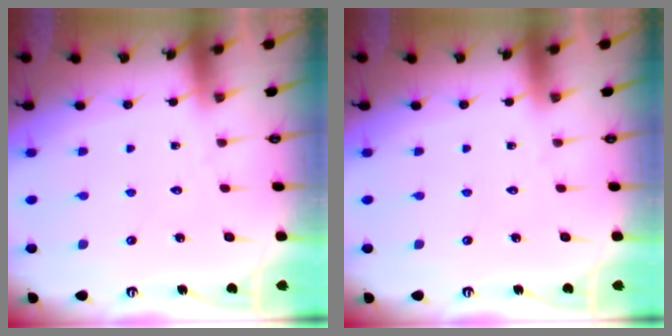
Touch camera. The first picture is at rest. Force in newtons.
{"total": 0.0}